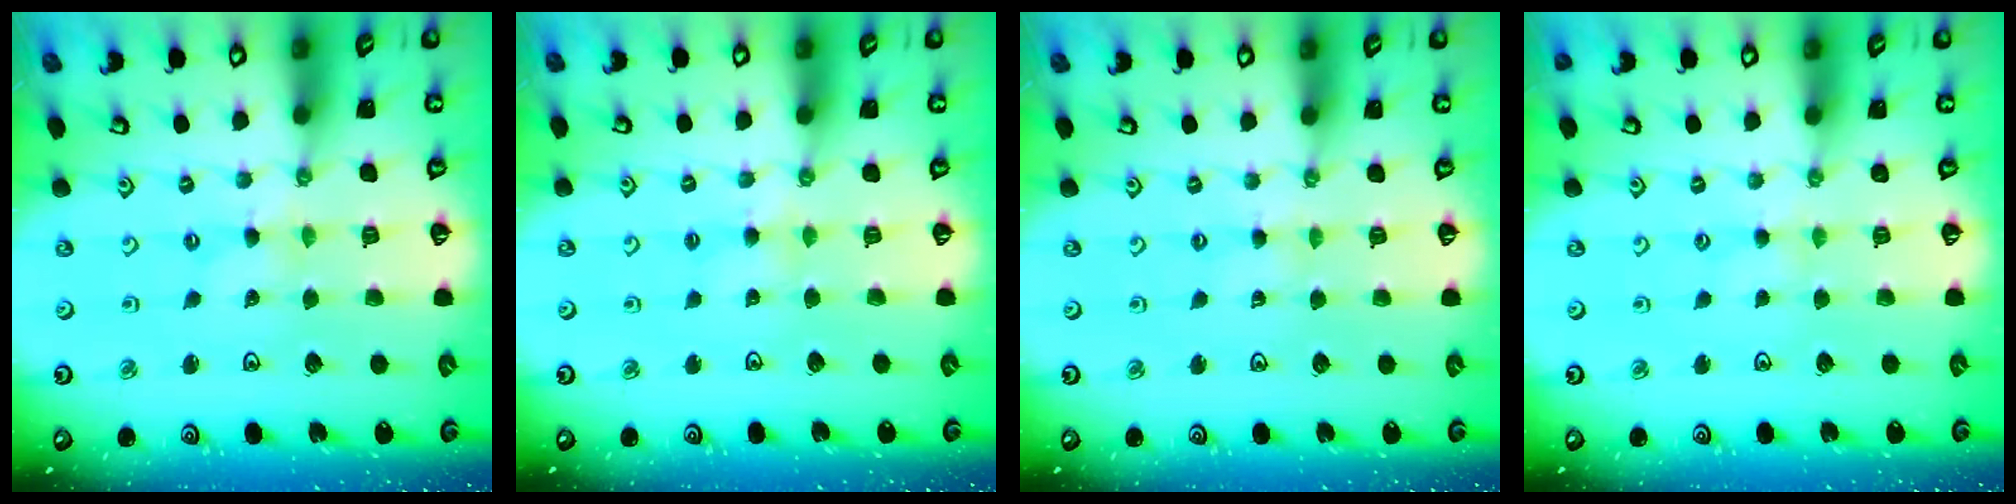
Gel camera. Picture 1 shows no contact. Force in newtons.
{"total": 3.6, "press": 3.5, "slide": 0.6}
{"total": 1.1, "press": 1.1, "slide": 0.2}
{"total": 2.1, "press": 2.1, "slide": 0.2}